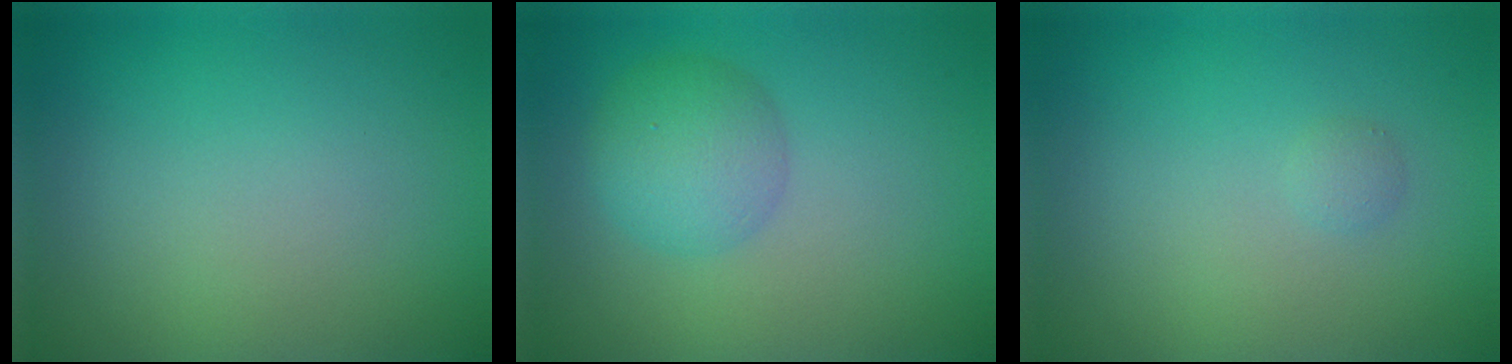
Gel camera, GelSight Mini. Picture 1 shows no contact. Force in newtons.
{"total": 3.9, "press": 3.9, "slide": 0.1}
{"total": 0.6, "press": 0.6, "slide": 0.0}